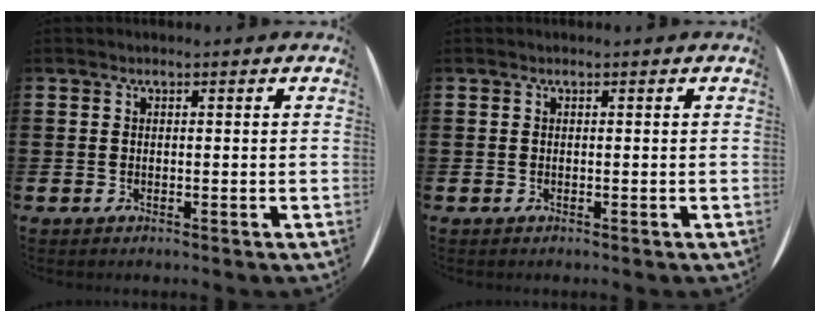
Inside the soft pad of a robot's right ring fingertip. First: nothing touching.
{"total": 0.0}